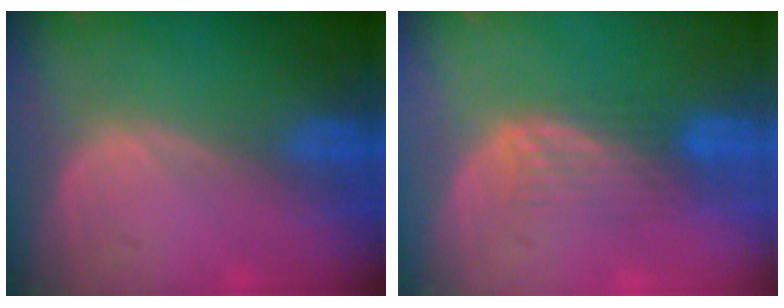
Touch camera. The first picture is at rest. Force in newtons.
{"total": 4.4, "press": 3.7, "slide": 2.4}